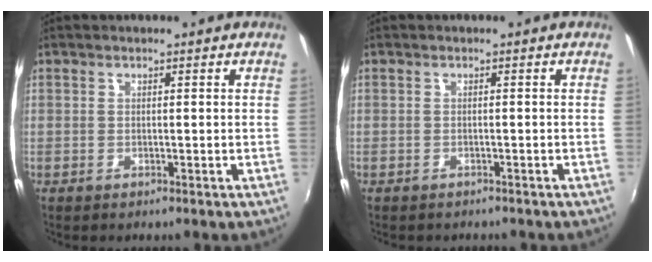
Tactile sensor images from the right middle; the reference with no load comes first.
{"total": 1.3, "force": [-1.2, 0.5, 0.3], "torque": [-0.011, -0.003, -0.014]}